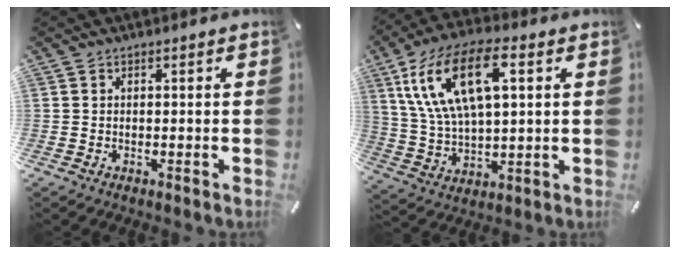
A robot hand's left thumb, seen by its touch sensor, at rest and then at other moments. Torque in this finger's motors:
{"motor_torque": [2.52, 2.49, 1.50, -1.27, 0.30]}